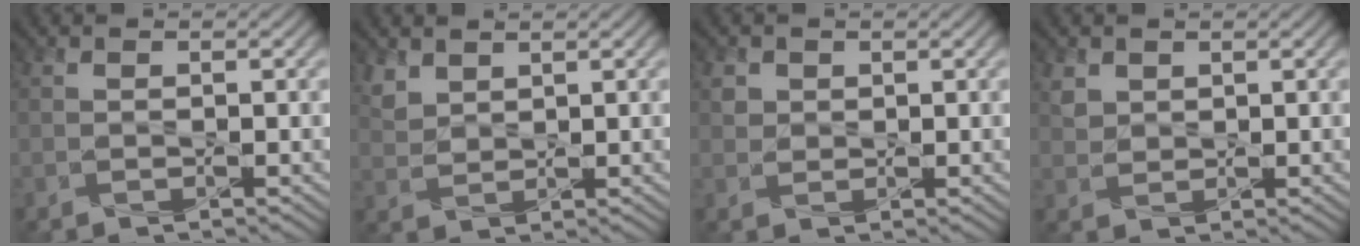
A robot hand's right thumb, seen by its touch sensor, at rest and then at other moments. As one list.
[{"total": 2.8, "force": [2.0, 1.5, 1.1], "torque": [-0.033, -0.002, 0.050]}, {"total": 1.8, "force": [0.8, 1.6, 0.4], "torque": [-0.015, -0.008, 0.017]}, {"total": 2.0, "force": [1.2, 1.5, 0.6], "torque": [-0.020, -0.003, 0.028]}]